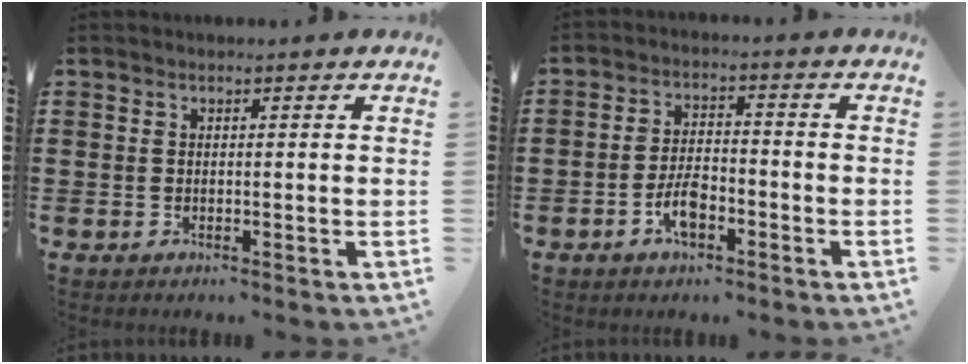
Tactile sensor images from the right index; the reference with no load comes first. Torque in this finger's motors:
{"motor_torque": [1.10, 1.03, 0.68, 0.11]}